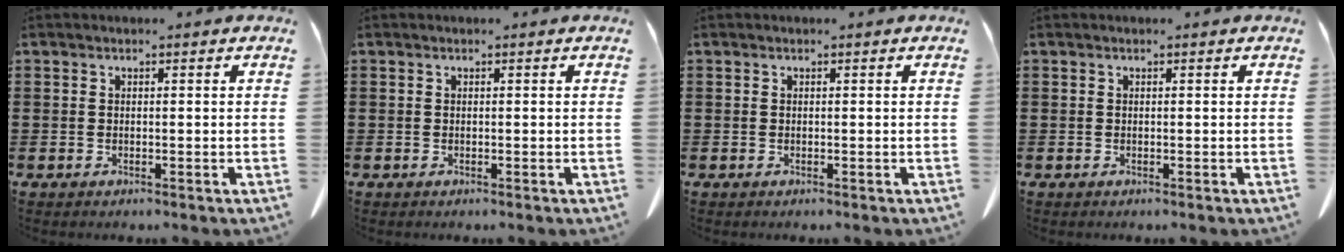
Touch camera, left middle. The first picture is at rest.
{"total": 0.0}
{"total": 0.0}
{"total": 0.0}